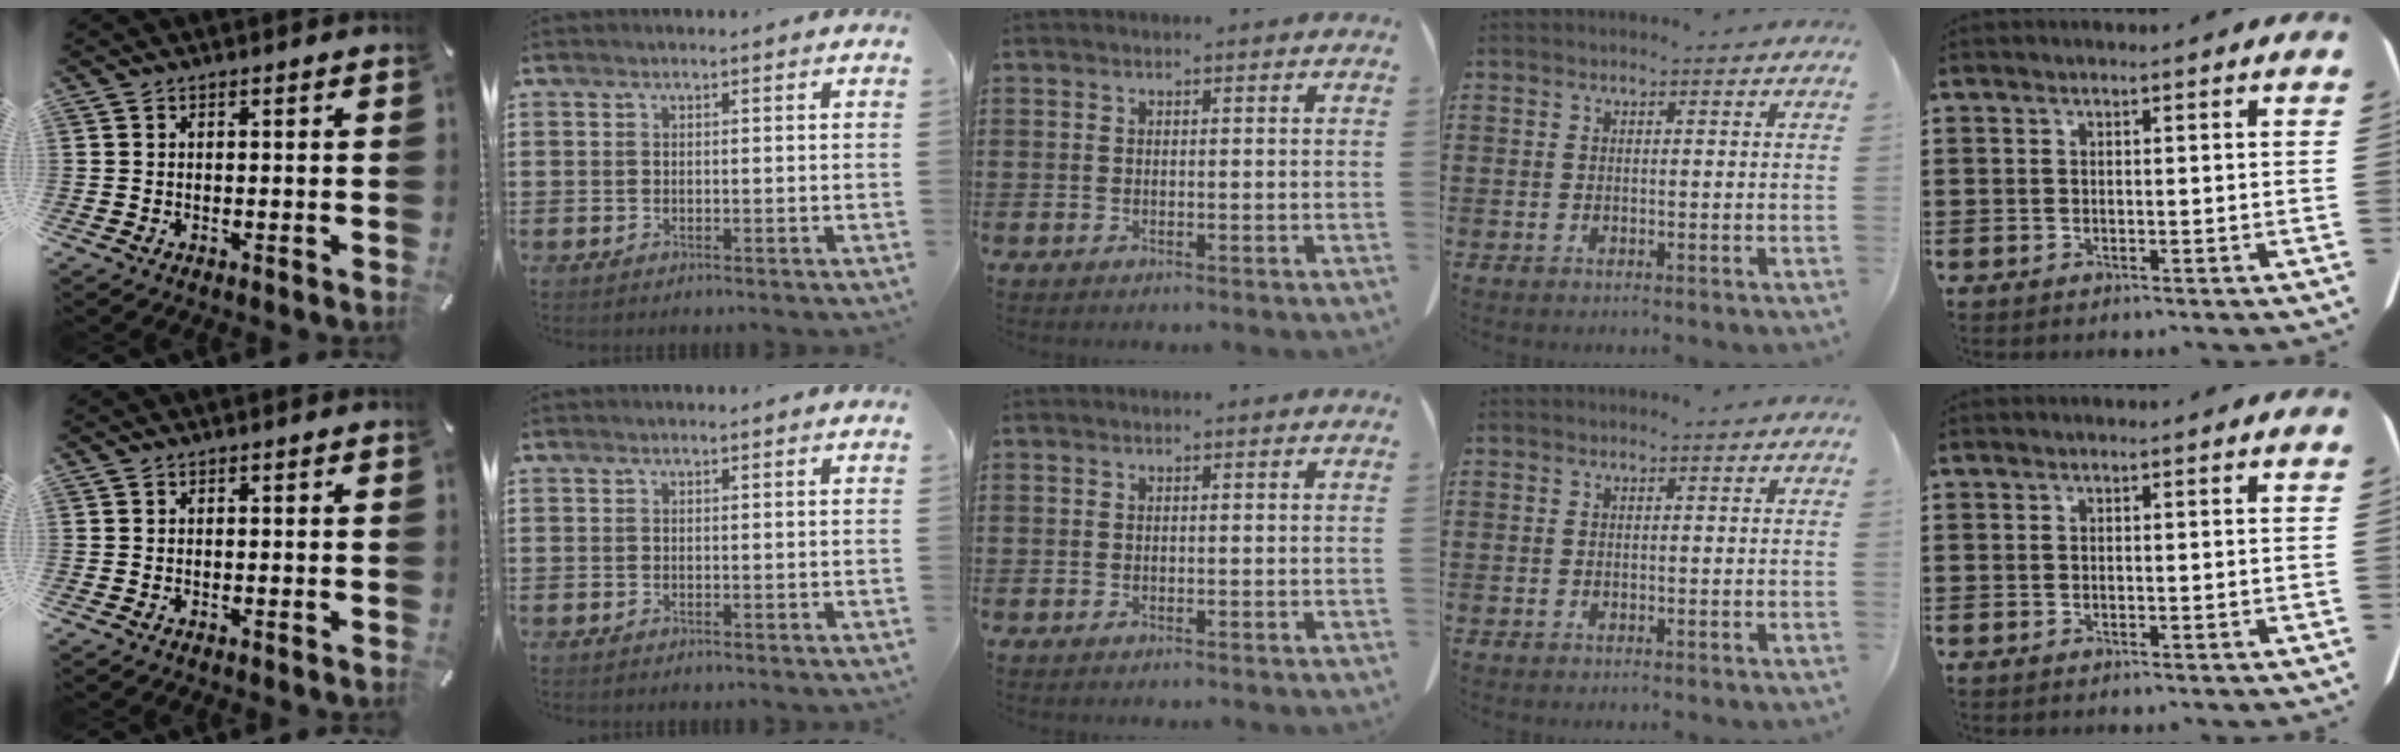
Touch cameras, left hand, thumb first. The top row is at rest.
{}